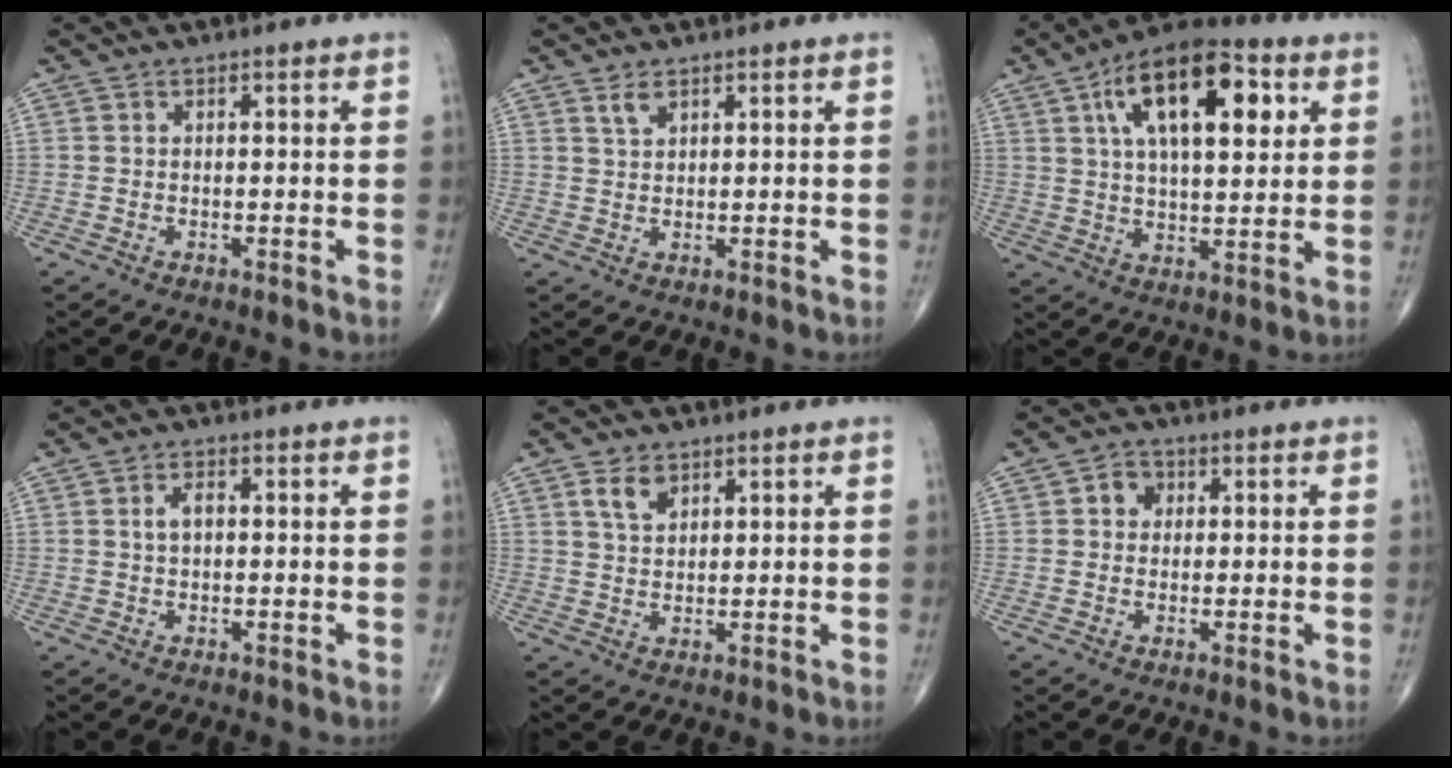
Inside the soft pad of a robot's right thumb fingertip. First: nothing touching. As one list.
[{"total": 2.3, "force": [1.5, 1.0, 1.3], "torque": [-0.024, -0.005, 0.035]}, {"total": 18.7, "force": [6.6, 8.4, 15.3], "torque": [-0.222, 0.000, 0.102]}, {"total": 2.6, "force": [0.3, 1.5, 2.1], "torque": [-0.039, 0.007, 0.005]}, {"total": 4.1, "force": [2.3, 2.5, 2.4], "torque": [-0.035, -0.011, 0.046]}, {"total": 3.1, "force": [0.6, 2.7, 1.4], "torque": [-0.004, 0.004, 0.005]}]